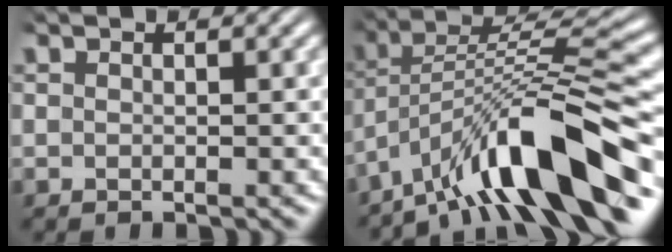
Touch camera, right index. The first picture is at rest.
{"total": 8.1, "force": [-3.0, 2.4, 7.1], "torque": [-0.119, -0.002, -0.040]}